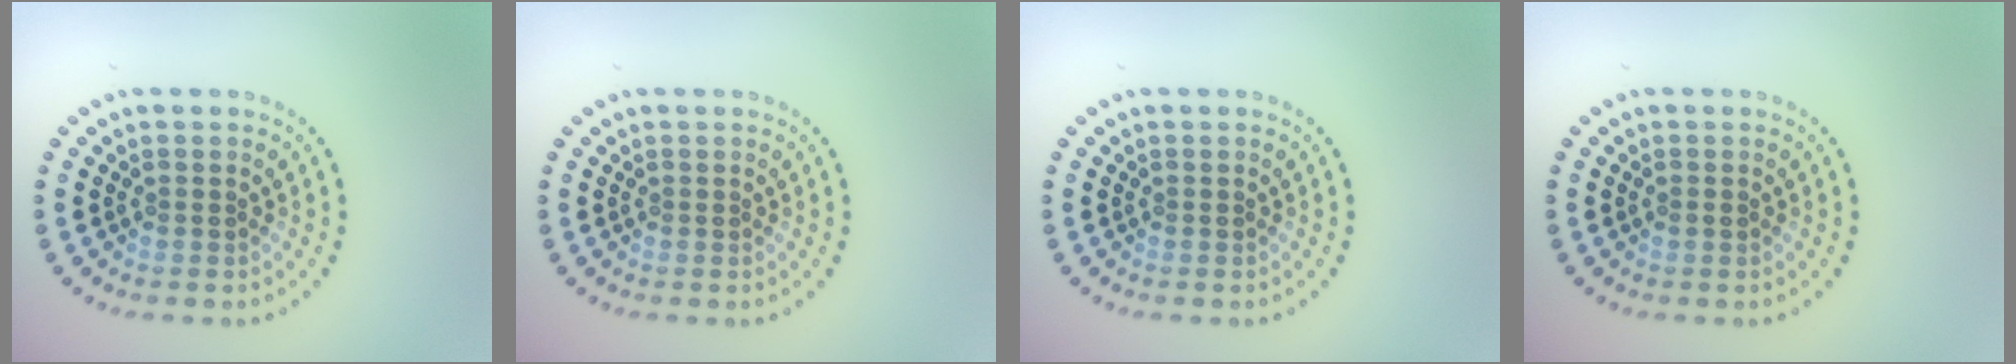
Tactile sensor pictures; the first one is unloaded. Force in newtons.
{"total": 0.0}
{"total": 0.0}
{"total": 0.5, "press": 0.5, "slide": 0.1}